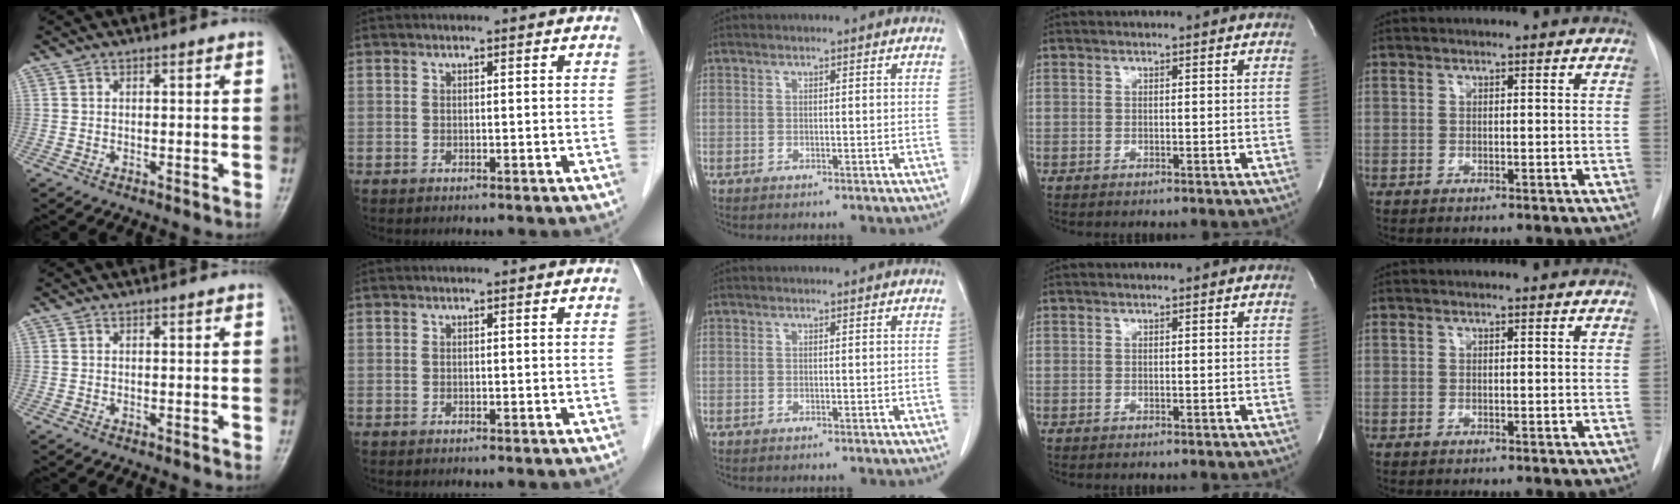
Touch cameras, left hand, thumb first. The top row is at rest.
{}